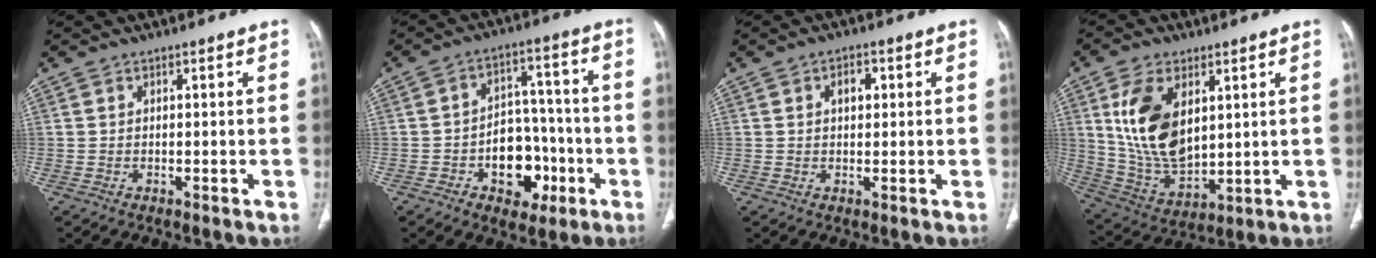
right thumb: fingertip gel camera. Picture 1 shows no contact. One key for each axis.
{"total": 11.8, "fx": -4.2, "fy": 8.3, "fz": 7.2, "tx": -0.057, "ty": 0.049, "tz": -0.057}
{"total": 3.4, "fx": 0.9, "fy": 2.1, "fz": 2.5, "tx": -0.031, "ty": 0.004, "tz": 0.013}
{"total": 16.0, "fx": 4.5, "fy": 9.2, "fz": 12.3, "tx": -0.216, "ty": -0.023, "tz": 0.103}